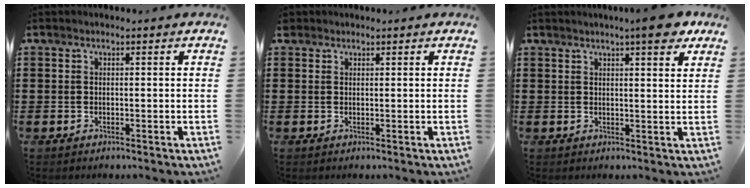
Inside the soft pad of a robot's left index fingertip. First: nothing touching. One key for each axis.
{"total": 0.9, "fx": 0.7, "fy": 0.5, "fz": 0.1, "tx": -0.005, "ty": 0.002, "tz": 0.014}
{"total": 5.9, "fx": 4.5, "fy": 0.5, "fz": 3.9, "tx": -0.056, "ty": -0.014, "tz": 0.072}